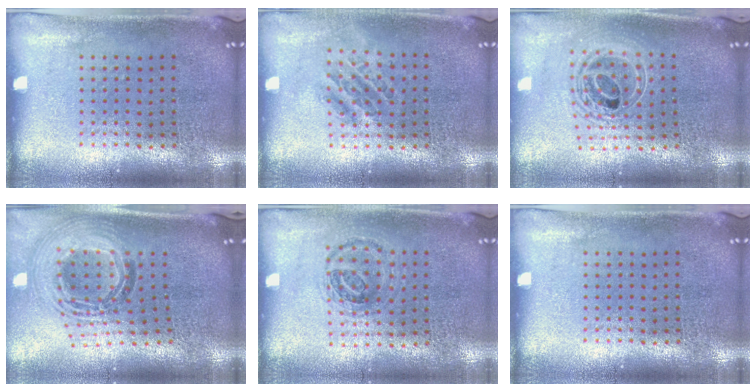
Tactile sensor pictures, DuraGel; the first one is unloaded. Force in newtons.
{"total": 1.2, "press": 1.1, "slide": 0.4}
{"total": 2.0, "press": 1.5, "slide": 1.3}
{"total": 1.8, "press": 1.5, "slide": 1.0}
{"total": 1.0, "press": 0.9, "slide": 0.2}
{"total": 0.0}